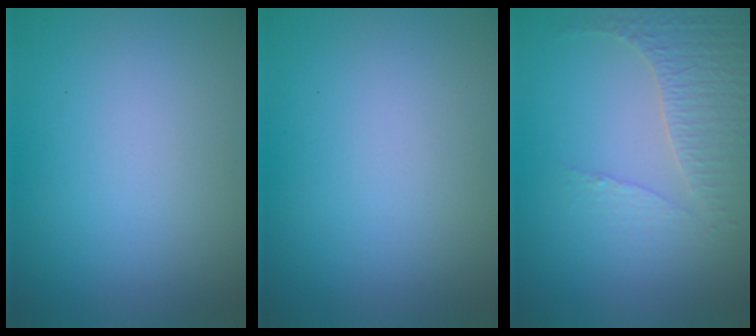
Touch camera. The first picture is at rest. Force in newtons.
{"total": 0.0}
{"total": 3.4, "press": 3.2, "slide": 1.4}